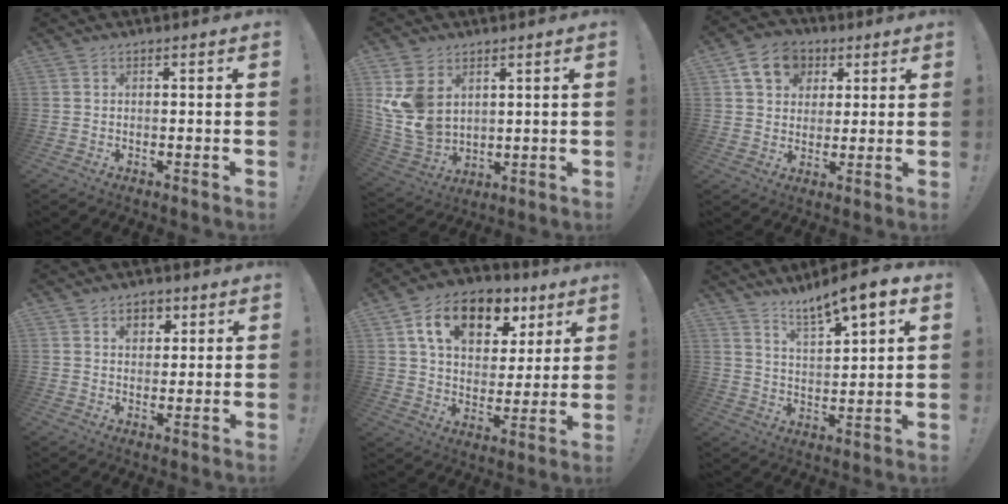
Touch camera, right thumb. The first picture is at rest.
{"total": 10.9, "force": [4.3, 8.0, 6.1], "torque": [-0.129, -0.032, 0.088]}
{"total": 11.6, "force": [4.9, 9.4, 4.7], "torque": [-0.069, -0.014, 0.098]}
{"total": 5.1, "force": [2.2, 3.8, 2.6], "torque": [-0.038, 0.000, 0.037]}
{"total": 16.3, "force": [8.5, 10.3, 9.4], "torque": [-0.156, -0.030, 0.153]}
{"total": 9.1, "force": [7.4, 1.4, 5.1], "torque": [-0.082, -0.057, 0.123]}